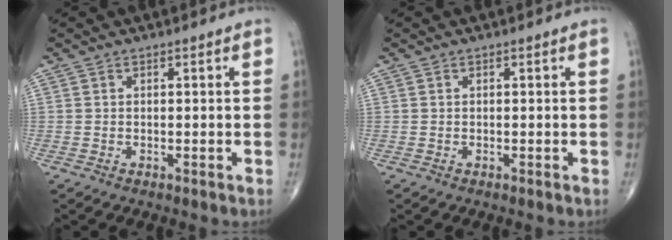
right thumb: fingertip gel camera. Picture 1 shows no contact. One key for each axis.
{"total": 0.0}